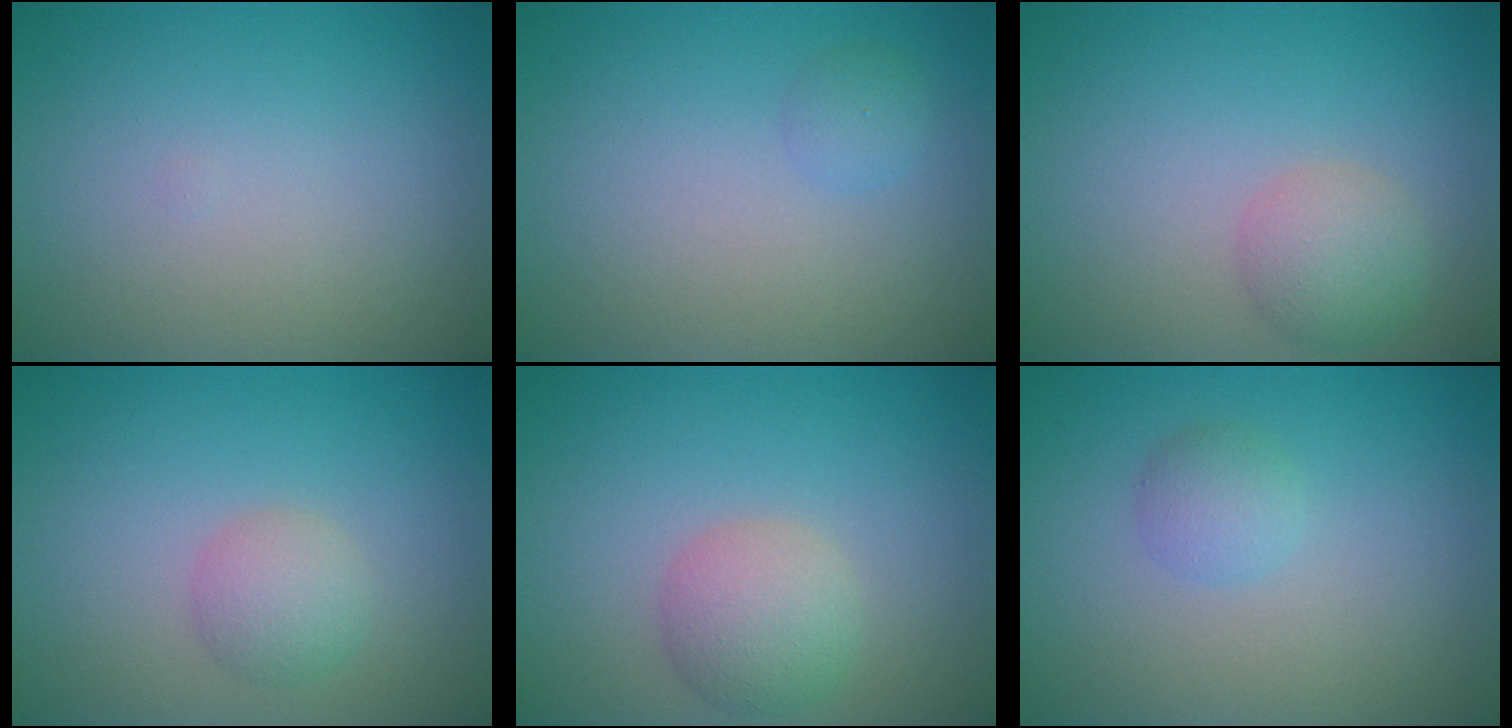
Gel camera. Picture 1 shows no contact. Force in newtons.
{"total": 0.8, "press": 0.8, "slide": 0.0}
{"total": 2.7, "press": 2.7, "slide": 0.1}
{"total": 2.3, "press": 2.3, "slide": 0.1}
{"total": 3.4, "press": 3.4, "slide": 0.2}
{"total": 1.6, "press": 1.6, "slide": 0.0}